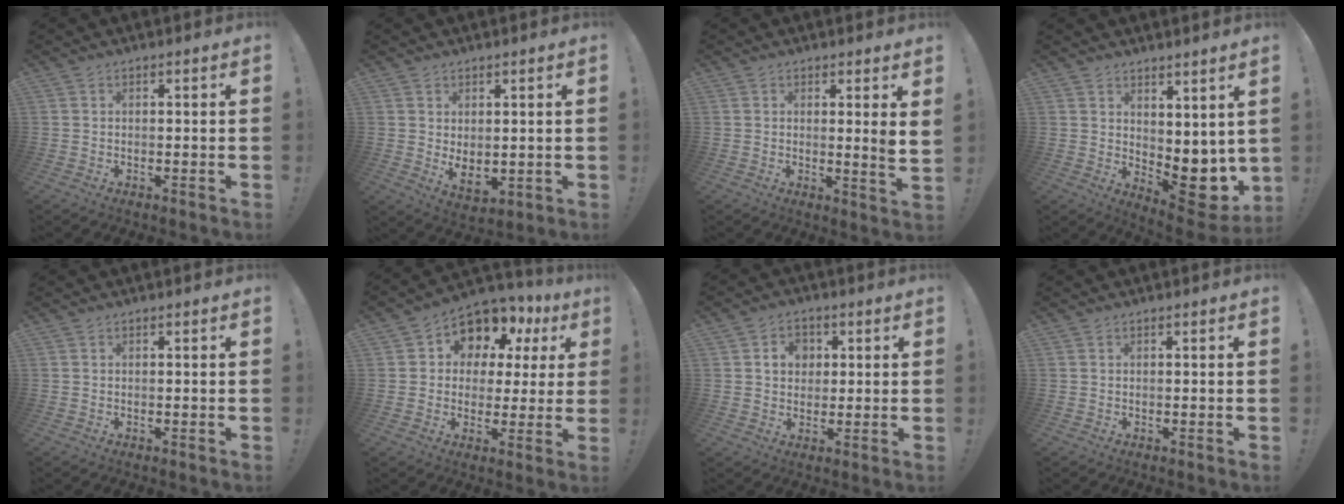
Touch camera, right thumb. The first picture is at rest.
{"total": 4.4, "force": [2.0, 2.5, 3.0], "torque": [-0.039, -0.016, 0.040]}
{"total": 3.8, "force": [1.9, -0.6, 3.2], "torque": [-0.036, -0.029, 0.027]}
{"total": 8.4, "force": [1.3, 5.1, 6.5], "torque": [-0.053, -0.036, 0.036]}
{"total": 0.0}
{"total": 9.6, "force": [5.4, 7.0, 3.8], "torque": [-0.048, -0.051, 0.099]}
{"total": 6.8, "force": [2.1, 5.8, 2.7], "torque": [-0.032, -0.005, 0.037]}
{"total": 0.0}